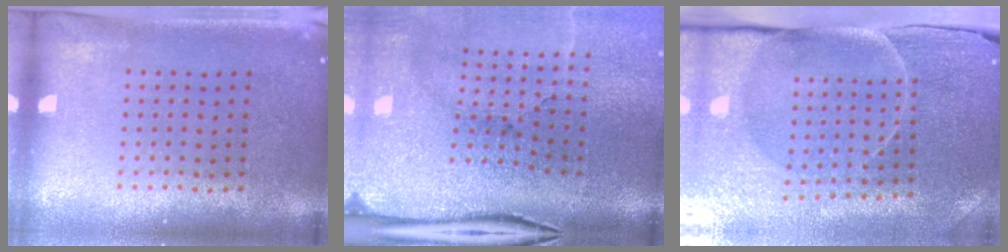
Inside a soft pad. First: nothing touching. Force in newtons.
{"total": 5.0, "press": 4.0, "slide": 3.1}
{"total": 3.8, "press": 3.7, "slide": 0.7}